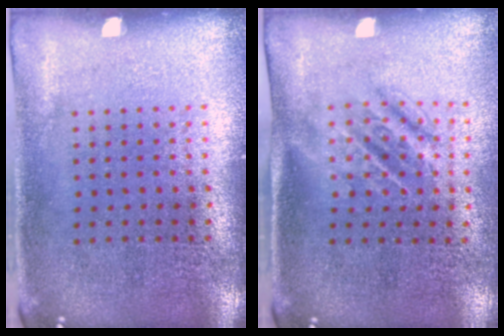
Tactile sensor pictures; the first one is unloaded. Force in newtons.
{"total": 1.6, "press": 1.2, "slide": 1.0}